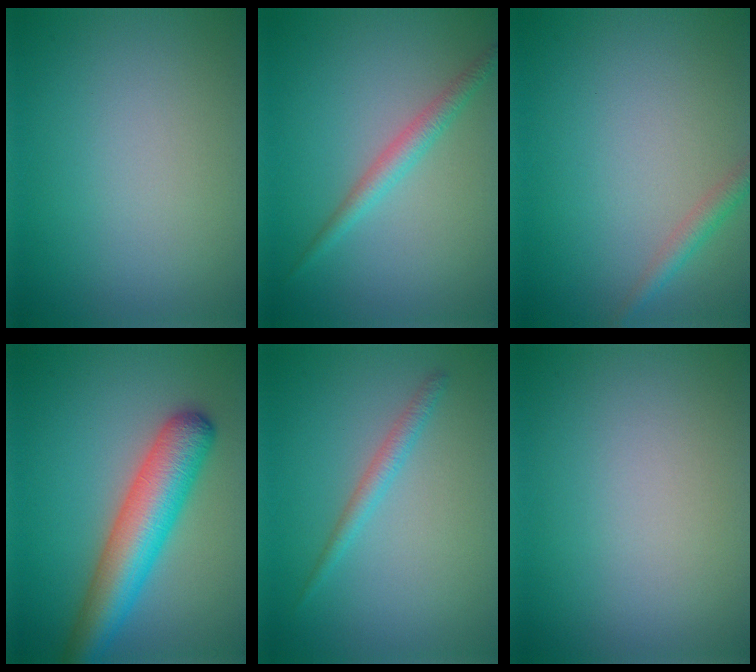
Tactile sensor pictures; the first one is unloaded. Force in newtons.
{"total": 2.1, "press": 2.1, "slide": 0.0}
{"total": 1.7, "press": 1.7, "slide": 0.1}
{"total": 7.1, "press": 7.1, "slide": 0.2}
{"total": 1.6, "press": 1.6, "slide": 0.2}
{"total": 0.0}